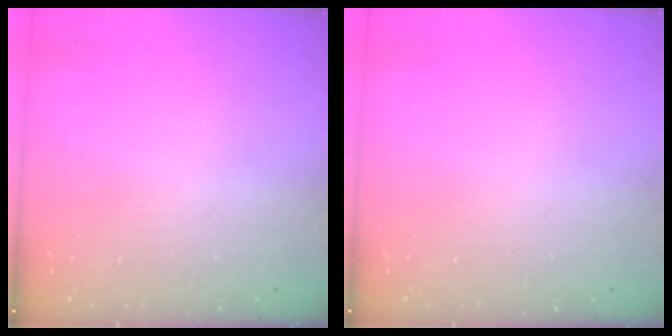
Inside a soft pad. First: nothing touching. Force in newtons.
{"total": 0.0}